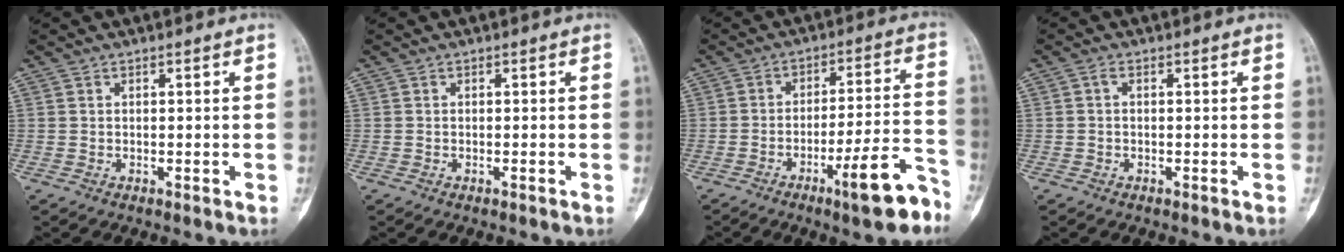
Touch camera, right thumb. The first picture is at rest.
{"total": 0.0}
{"total": 12.4, "force": [-7.5, 2.1, 9.7], "torque": [-0.139, 0.055, -0.110]}
{"total": 0.8, "force": [0.0, 0.5, 0.7], "torque": [-0.011, 0.002, -0.005]}